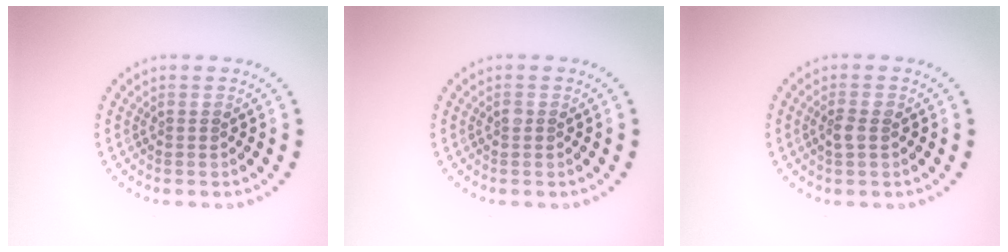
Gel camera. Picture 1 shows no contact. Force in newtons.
{"total": 0.9, "press": 0.9, "slide": 0.1}
{"total": 1.5, "press": 1.5, "slide": 0.3}